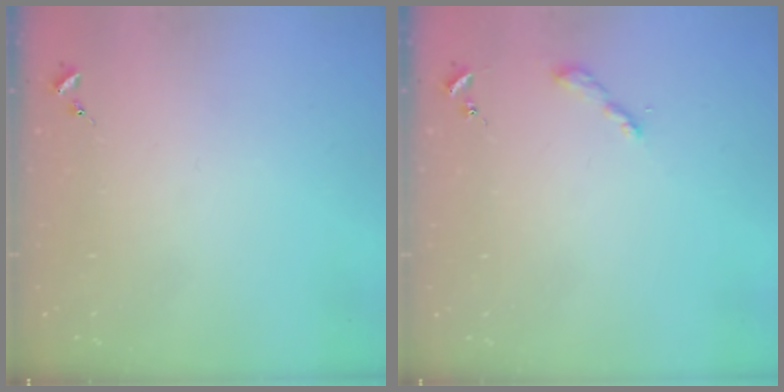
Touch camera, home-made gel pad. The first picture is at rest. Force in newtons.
{"total": 2.2, "press": 2.2, "slide": 0.2}